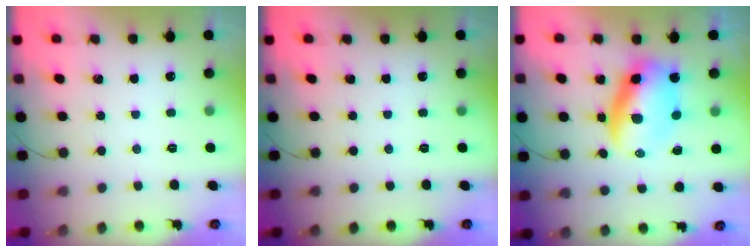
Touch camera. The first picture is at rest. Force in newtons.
{"total": 0.0}
{"total": 10.7, "press": 10.3, "slide": 2.8}